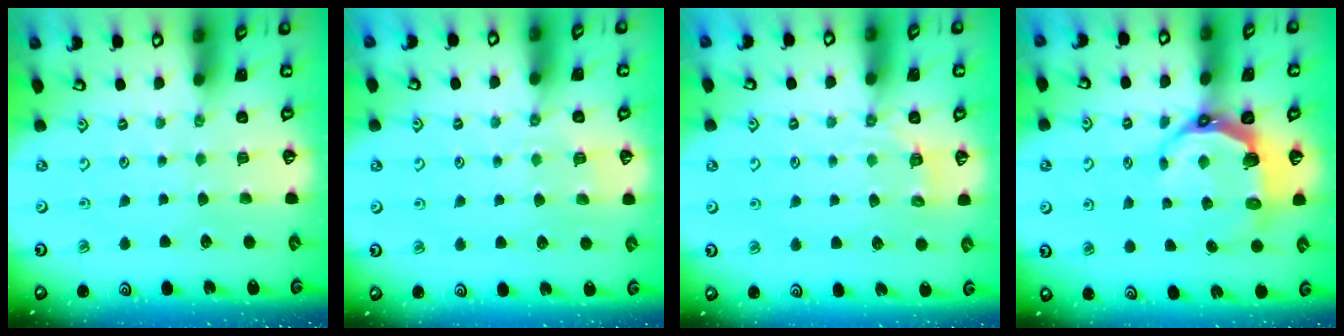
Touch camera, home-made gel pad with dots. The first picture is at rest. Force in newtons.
{"total": 3.0, "press": 2.9, "slide": 0.7}
{"total": 3.6, "press": 3.1, "slide": 1.9}
{"total": 7.9, "press": 6.3, "slide": 4.8}